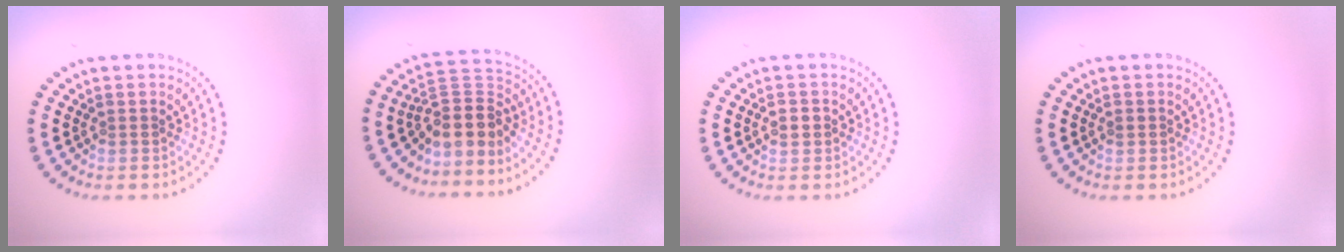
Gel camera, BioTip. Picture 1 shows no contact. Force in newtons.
{"total": 4.1, "press": 3.1, "slide": 2.8}
{"total": 1.8, "press": 1.7, "slide": 0.2}
{"total": 0.6, "press": 0.6, "slide": 0.2}